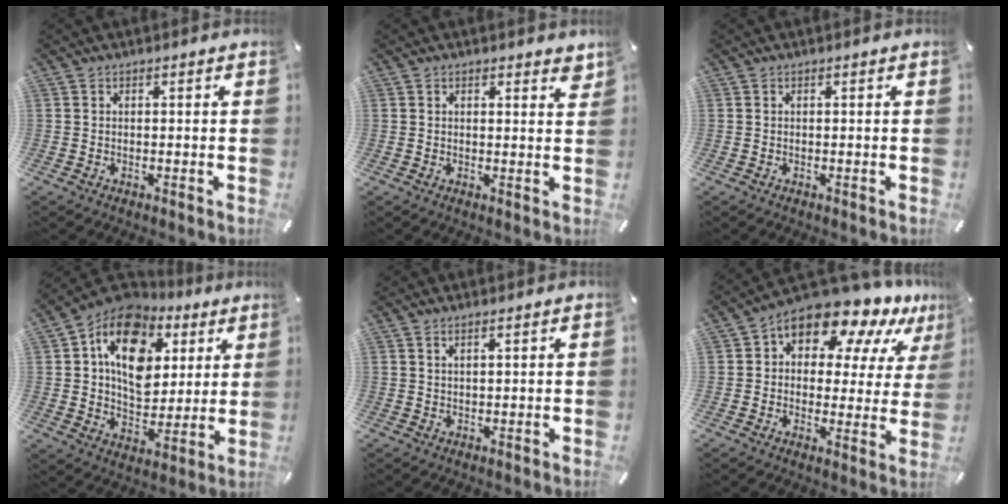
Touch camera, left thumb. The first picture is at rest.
{"total": 1.9, "force": [1.4, 0.7, 1.1], "torque": [-0.008, -0.006, 0.022]}
{"total": 0.0}
{"total": 16.4, "force": [6.7, 11.9, 9.0], "torque": [-0.148, -0.028, 0.124]}
{"total": 1.2, "force": [0.8, -0.1, 0.9], "torque": [-0.019, -0.003, 0.015]}
{"total": 13.3, "force": [9.6, 6.5, 6.4], "torque": [-0.105, -0.076, 0.165]}